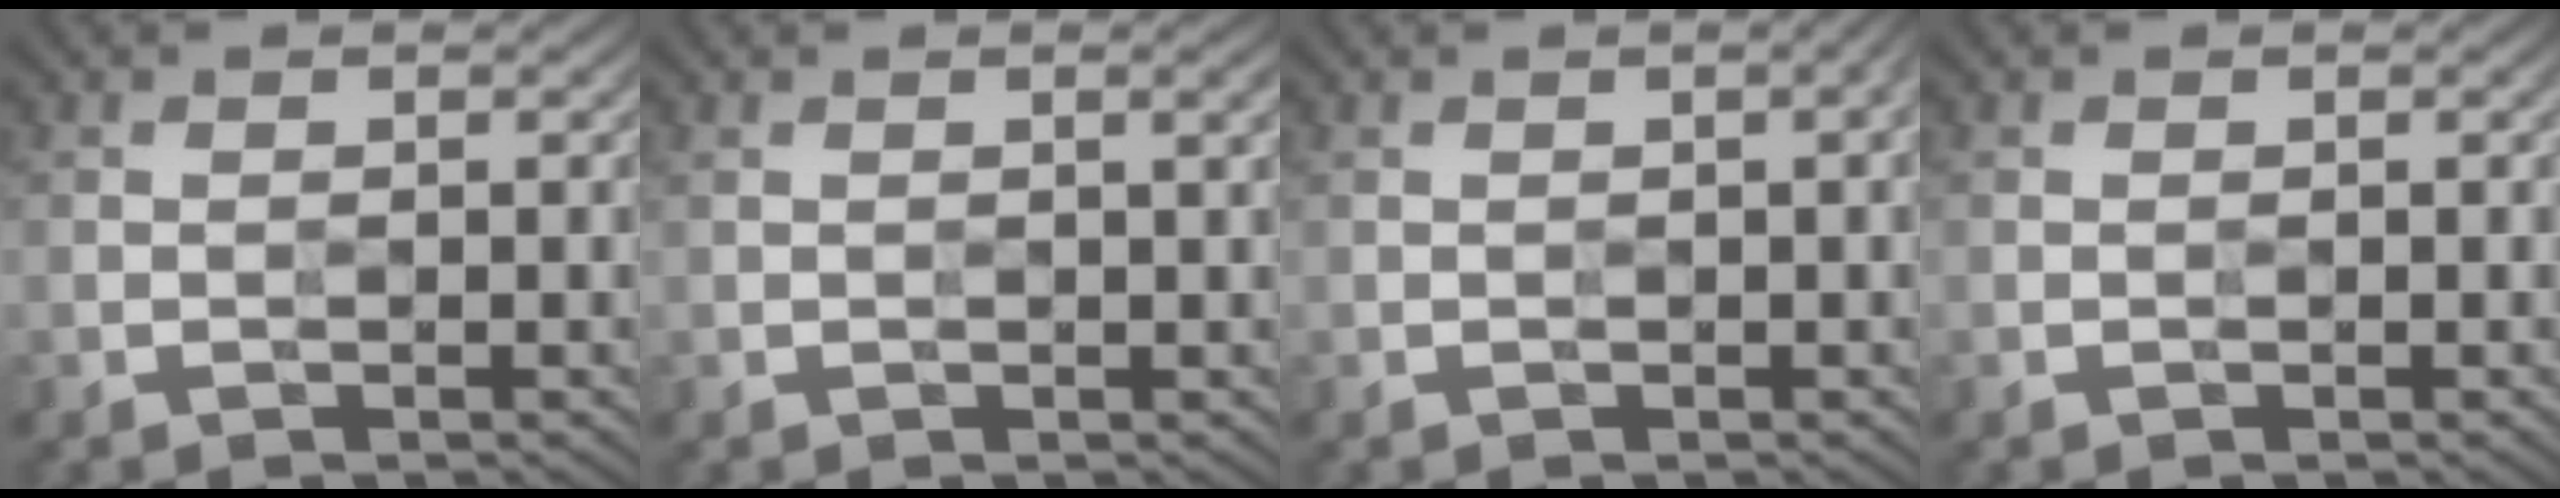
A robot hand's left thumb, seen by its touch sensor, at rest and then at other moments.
{"total": 1.6, "force": [0.6, 0.2, 1.4], "torque": [-0.025, 0.004, 0.007]}
{"total": 2.2, "force": [0.4, 0.5, 2.2], "torque": [-0.028, 0.008, 0.002]}
{"total": 0.0}